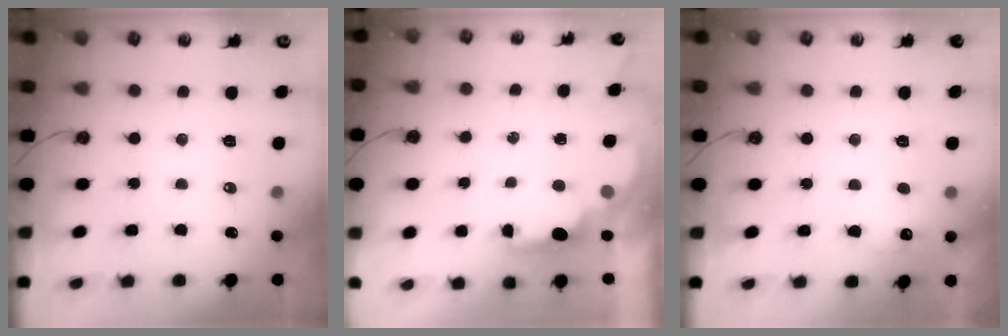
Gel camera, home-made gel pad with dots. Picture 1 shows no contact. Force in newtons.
{"total": 1.9, "press": 1.7, "slide": 0.8}
{"total": 7.0, "press": 6.9, "slide": 1.3}